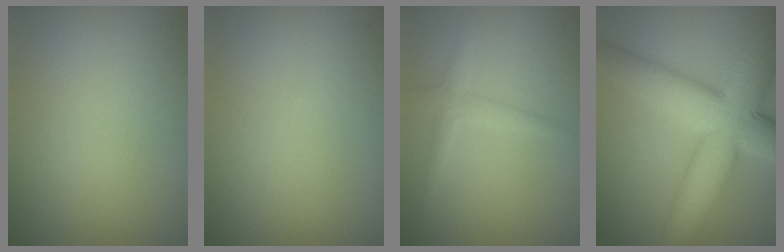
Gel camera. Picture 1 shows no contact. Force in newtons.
{"total": 0.0}
{"total": 1.8, "press": 1.8, "slide": 0.0}
{"total": 11.5, "press": 11.5, "slide": 0.2}